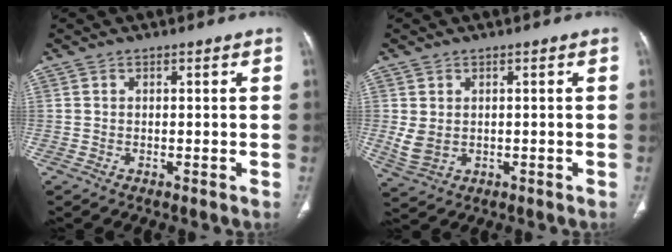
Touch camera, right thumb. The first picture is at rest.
{"total": 4.0, "force": [0.3, 3.1, 2.5], "torque": [-0.052, -0.007, 0.019]}